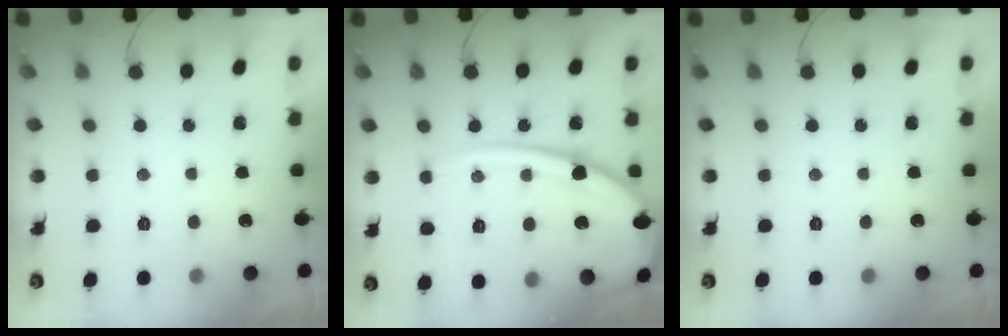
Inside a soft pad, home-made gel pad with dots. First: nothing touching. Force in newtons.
{"total": 18.2, "press": 18.1, "slide": 1.9}
{"total": 0.0}